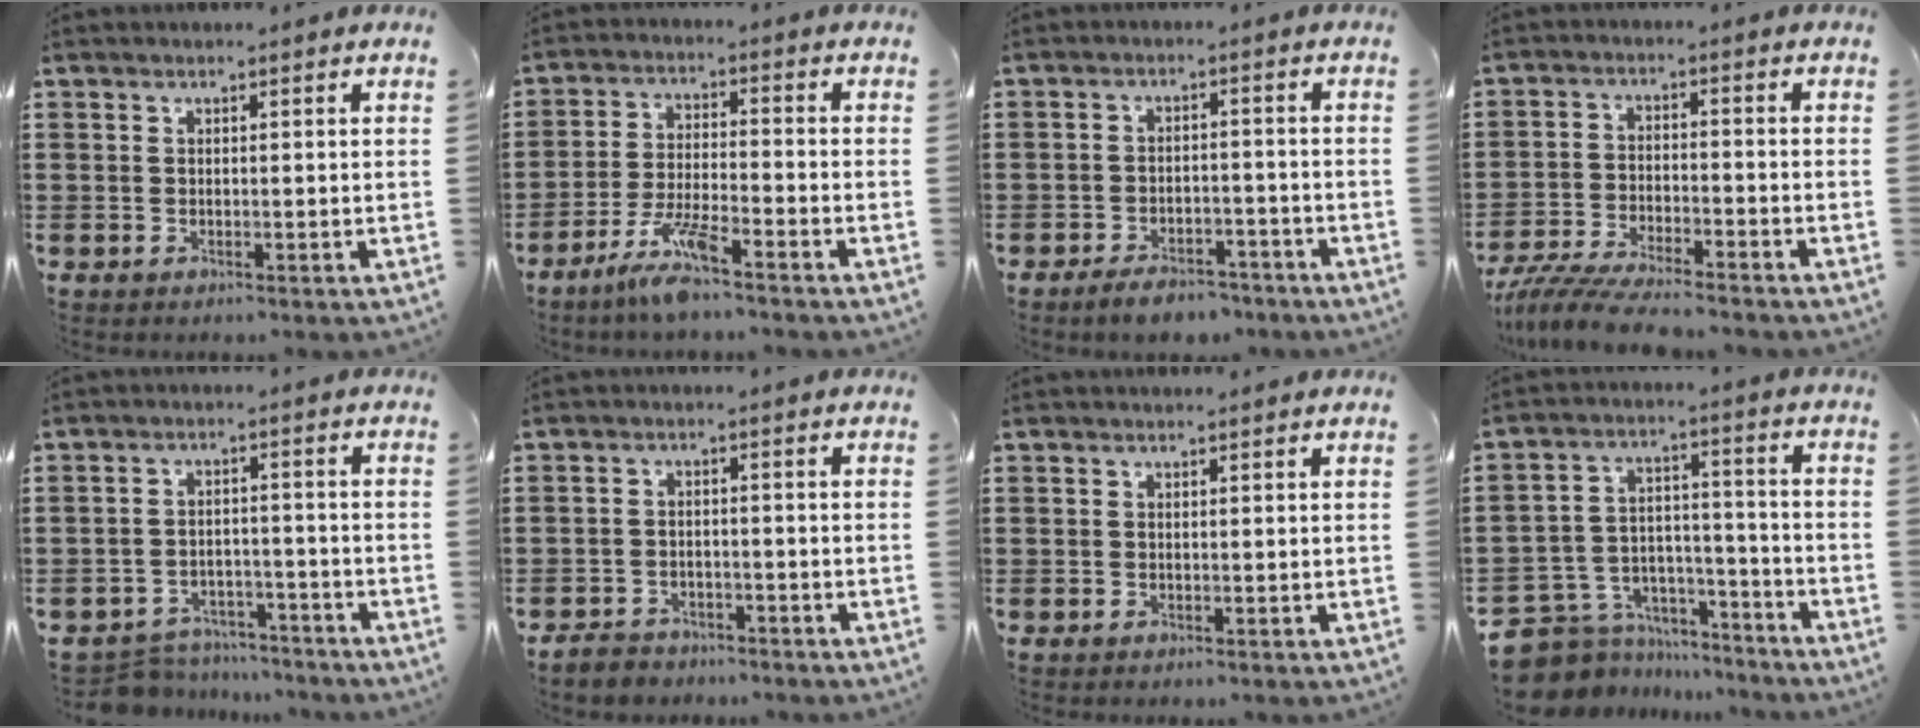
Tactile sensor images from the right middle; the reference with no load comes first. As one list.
[{"total": 6.8, "force": [-5.2, 0.4, 4.4], "torque": [-0.096, -0.011, -0.099]}, {"total": 4.1, "force": [-3.9, 0.9, 0.9], "torque": [-0.016, 0.008, -0.077]}, {"total": 6.7, "force": [-6.3, 0.4, 2.1], "torque": [-0.047, -0.004, -0.123]}, {"total": 5.1, "force": [-5.0, 0.8, 0.0], "torque": [-0.009, 0.007, -0.105]}, {"total": 2.5, "force": [-2.4, 0.8, 0.0], "torque": [-0.008, 0.002, -0.052]}, {"total": 0.0}, {"total": 7.1, "force": [-6.1, 3.5, 0.7], "torque": [-0.039, 0.000, -0.122]}]